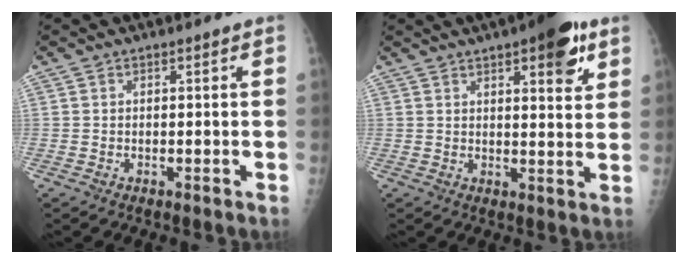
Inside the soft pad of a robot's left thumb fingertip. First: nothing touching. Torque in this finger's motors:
{"motor_torque": [0.99, 0.79, 0.61, -0.52, 0.05]}